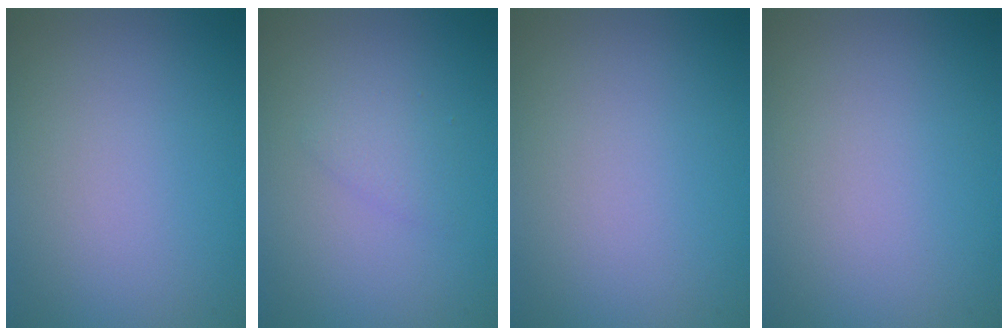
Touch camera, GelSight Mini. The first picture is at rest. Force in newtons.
{"total": 1.3, "press": 1.3, "slide": 0.1}
{"total": 0.0}
{"total": 0.0}